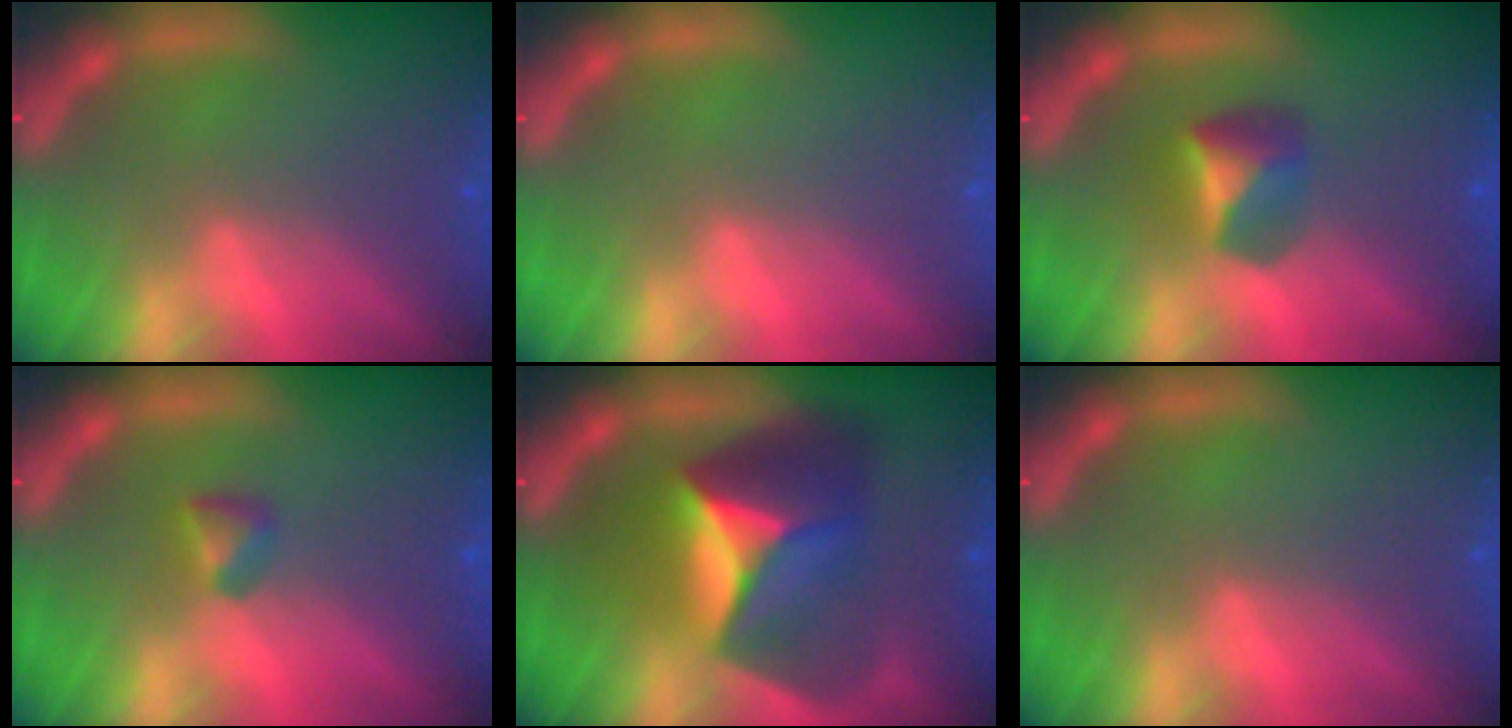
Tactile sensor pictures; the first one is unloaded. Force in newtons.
{"total": 0.0}
{"total": 2.9}
{"total": 1.4}
{"total": 9.5}
{"total": 0.0}